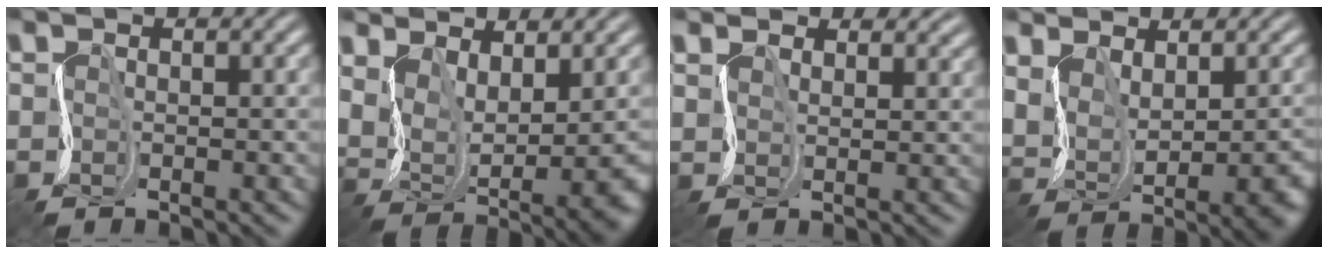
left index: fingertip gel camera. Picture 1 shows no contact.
{"total": 6.1, "force": [2.5, 2.7, 4.9], "torque": [-0.101, -0.008, 0.057]}
{"total": 3.3, "force": [3.0, 1.3, 0.4], "torque": [-0.016, 0.004, 0.047]}
{"total": 5.6, "force": [0.9, 3.3, 4.5], "torque": [-0.083, -0.018, 0.036]}